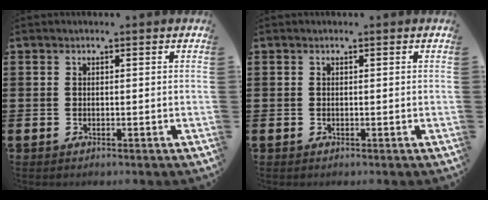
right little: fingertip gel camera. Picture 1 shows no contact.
{"total": 0.0}